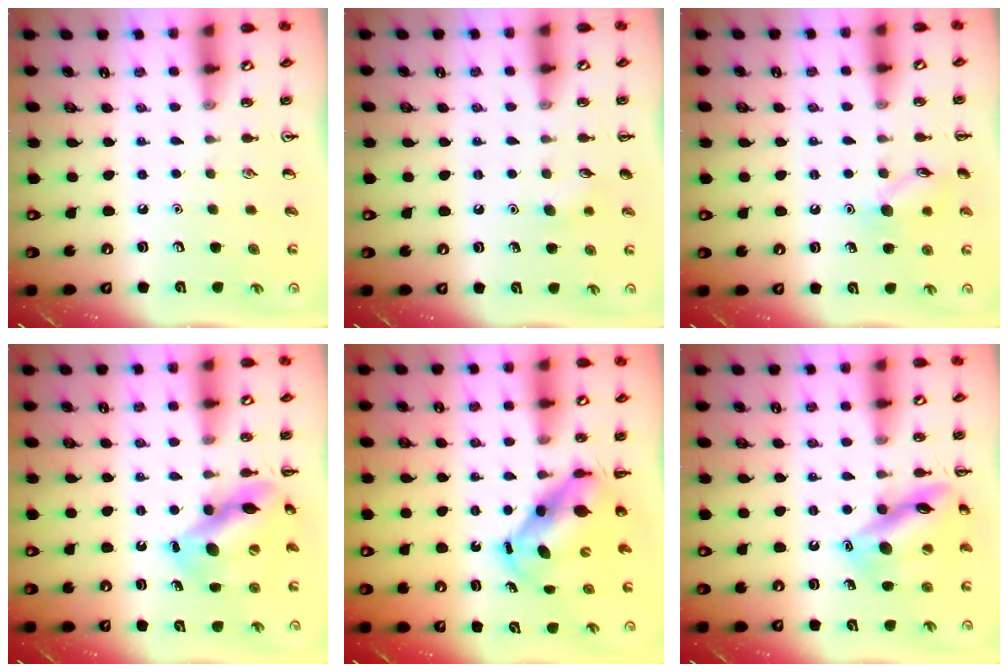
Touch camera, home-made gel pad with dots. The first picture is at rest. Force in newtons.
{"total": 4.8, "press": 4.6, "slide": 1.3}
{"total": 9.1, "press": 9.1, "slide": 0.7}
{"total": 12.0, "press": 11.6, "slide": 3.0}
{"total": 6.9, "press": 6.6, "slide": 2.0}
{"total": 14.0, "press": 13.9, "slide": 1.4}